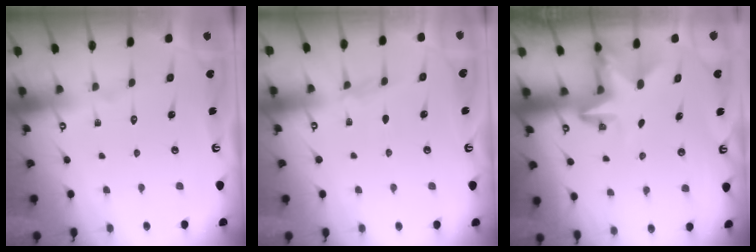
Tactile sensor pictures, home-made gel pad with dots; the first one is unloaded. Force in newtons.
{"total": 3.2, "press": 3.2, "slide": 0.5}
{"total": 2.9, "press": 2.9, "slide": 0.1}